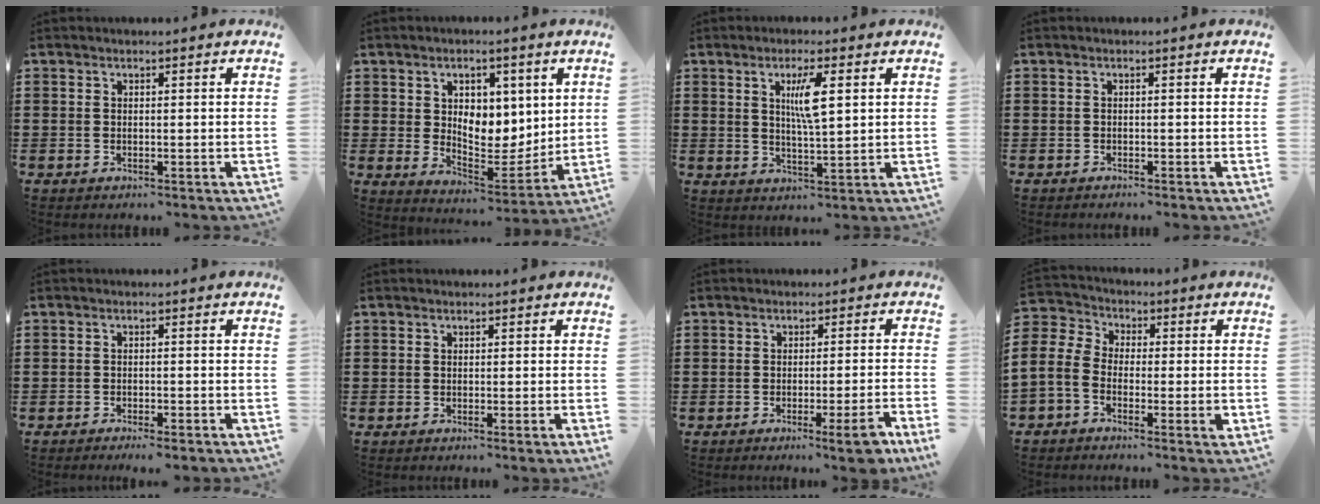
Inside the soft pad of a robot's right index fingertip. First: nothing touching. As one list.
[{"total": 8.0, "force": [3.2, 4.3, 6.0], "torque": [-0.098, -0.012, 0.050]}, {"total": 5.1, "force": [1.6, 1.0, 4.7], "torque": [-0.089, 0.003, 0.022]}, {"total": 0.5, "force": [-0.5, 0.0, 0.0], "torque": [-0.001, 0.000, -0.011]}, {"total": 1.5, "force": [-1.4, 0.0, 0.4], "torque": [-0.010, 0.002, -0.028]}, {"total": 0.5, "force": [-0.2, -0.1, 0.5], "torque": [-0.009, -0.004, -0.003]}, {"total": 4.3, "force": [-2.6, -0.7, 3.3], "torque": [-0.051, -0.014, -0.045]}, {"total": 5.9, "force": [-2.9, 3.6, 3.7], "torque": [-0.110, -0.007, -0.066]}]